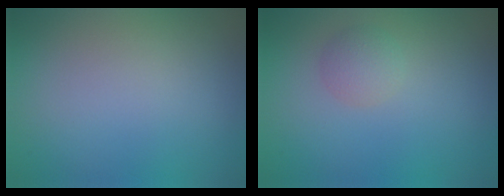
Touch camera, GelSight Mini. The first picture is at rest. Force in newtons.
{"total": 1.7, "press": 1.7, "slide": 0.0}